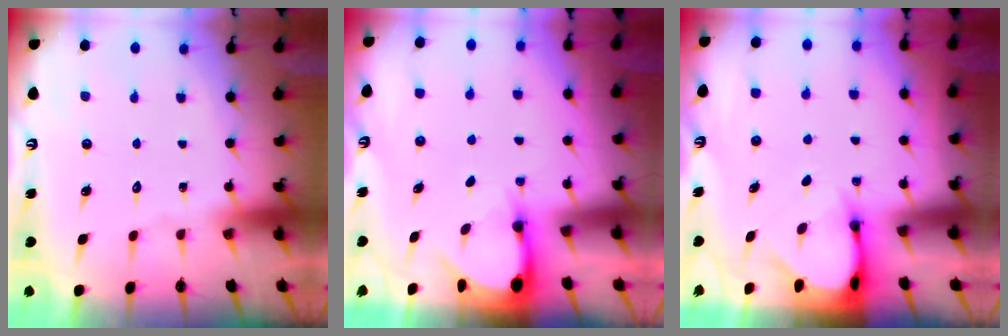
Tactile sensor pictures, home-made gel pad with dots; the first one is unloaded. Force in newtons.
{"total": 3.3, "press": 3.3, "slide": 0.2}
{"total": 3.3, "press": 3.3, "slide": 0.2}